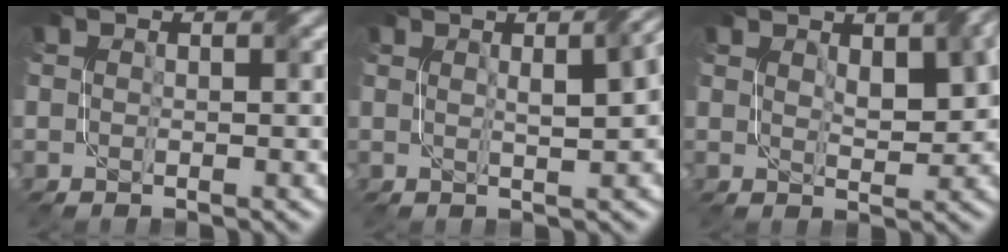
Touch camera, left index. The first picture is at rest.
{"total": 5.8, "force": [1.4, 1.8, 5.3], "torque": [-0.034, 0.024, 0.015]}
{"total": 4.7, "force": [1.9, 2.0, 3.9], "torque": [-0.061, 0.003, 0.038]}